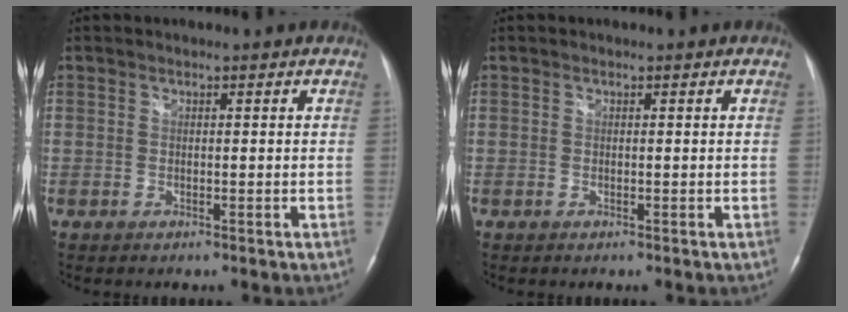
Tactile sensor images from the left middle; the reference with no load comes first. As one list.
[{"total": 0.0}]